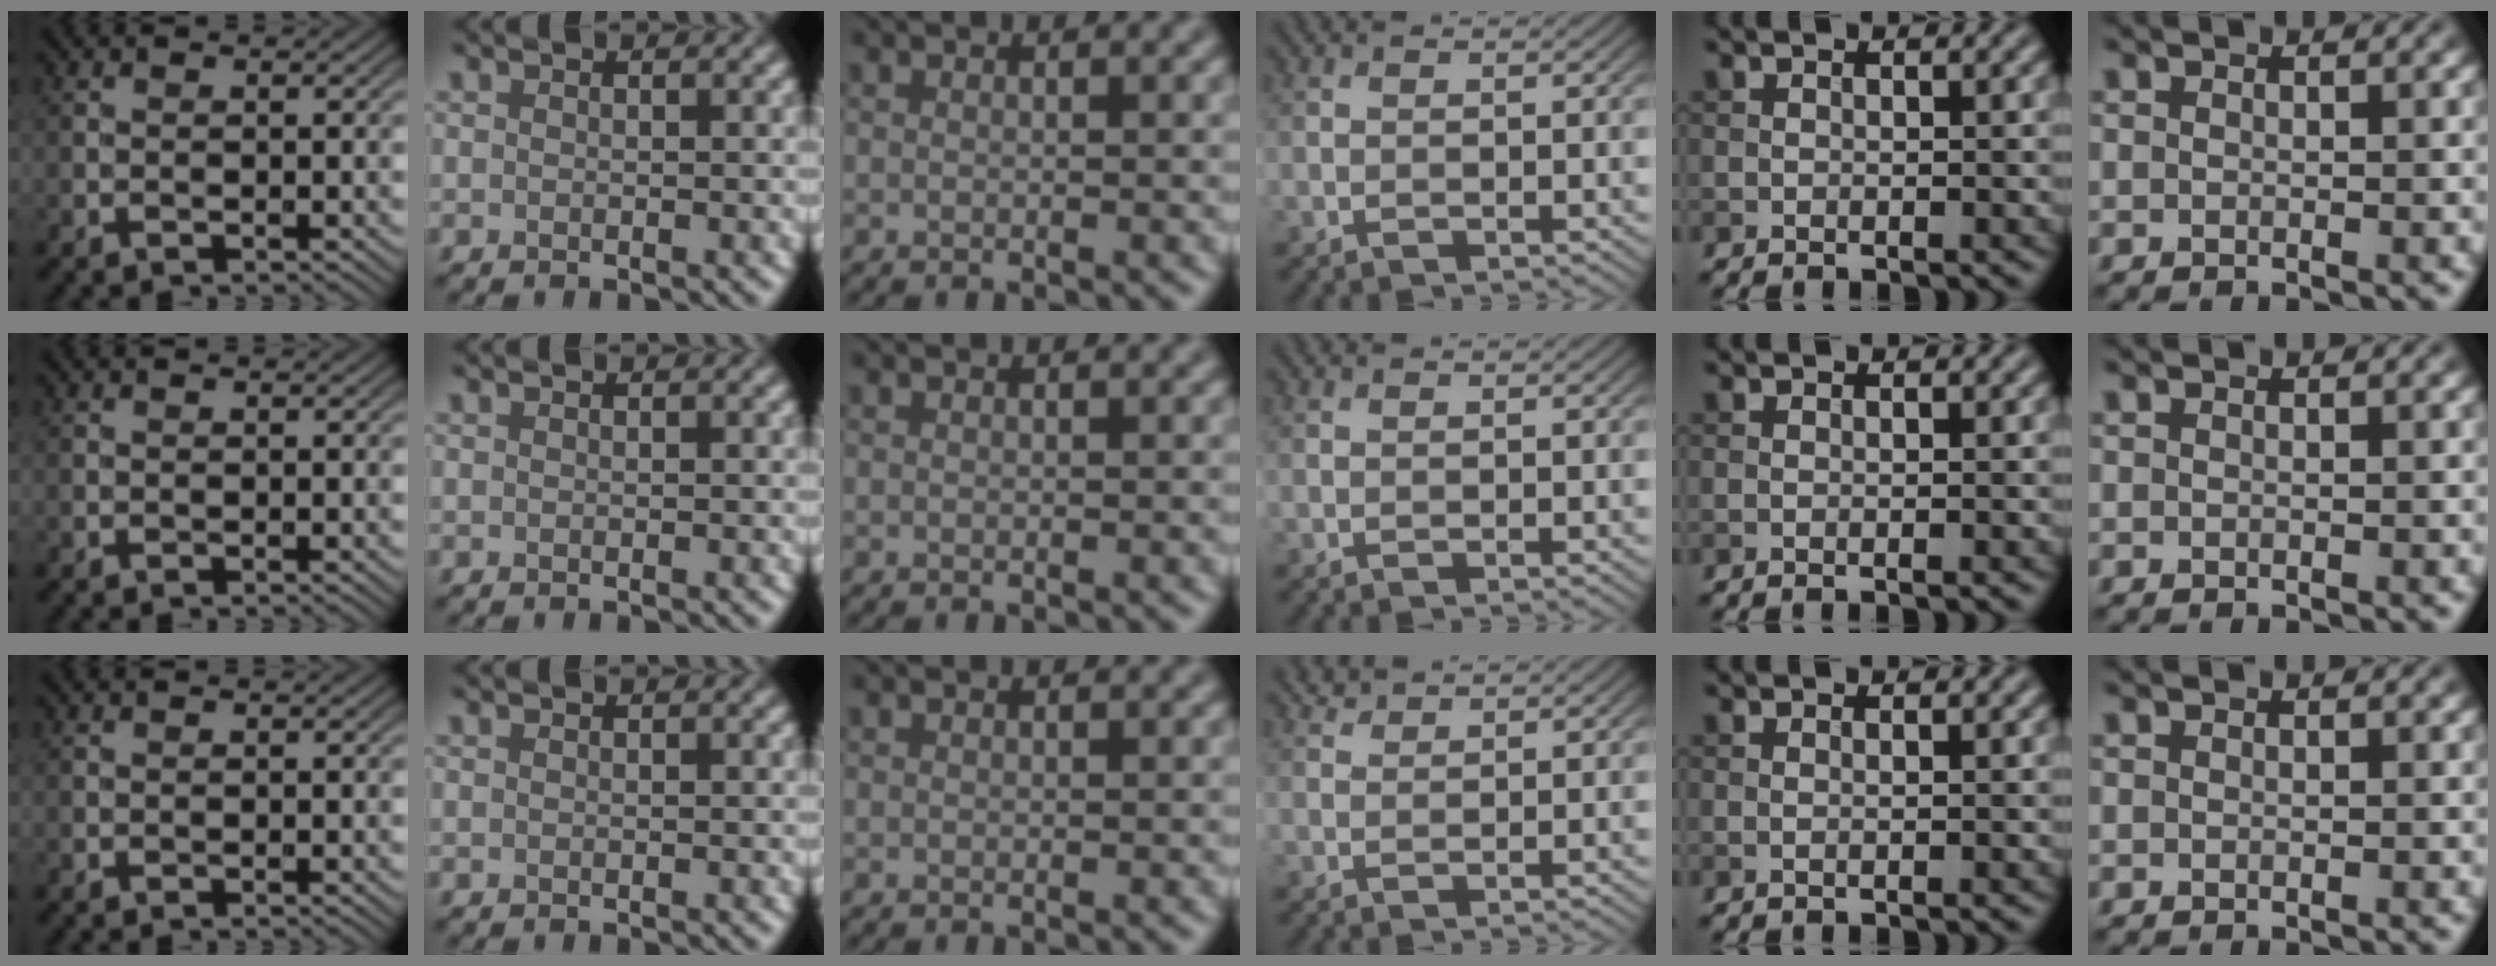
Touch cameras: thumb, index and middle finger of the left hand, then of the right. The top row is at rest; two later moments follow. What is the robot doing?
{"motion": "screw", "object": "dispenser bottle"}